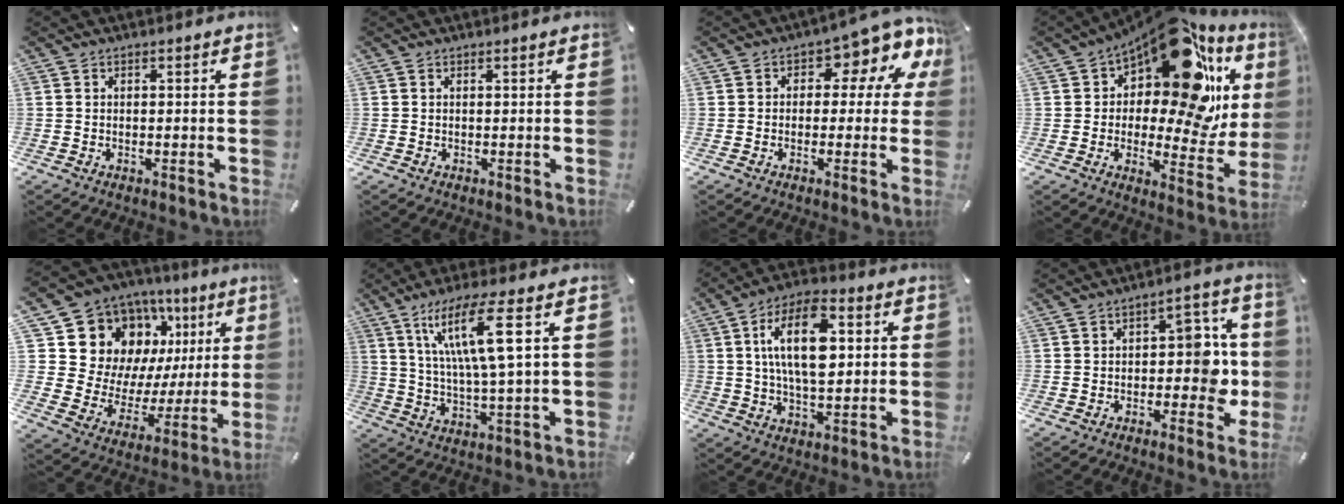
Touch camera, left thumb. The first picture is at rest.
{"total": 0.0}
{"total": 8.7, "force": [4.2, 4.6, 6.1], "torque": [-0.074, -0.040, 0.069]}
{"total": 23.8, "force": [12.8, 10.6, 17.0], "torque": [-0.243, -0.096, 0.212]}
{"total": 16.0, "force": [9.3, 12.0, 4.9], "torque": [-0.089, -0.085, 0.186]}
{"total": 13.4, "force": [5.7, 1.9, 12.0], "torque": [-0.238, 0.000, 0.091]}
{"total": 15.4, "force": [3.4, 7.8, 12.8], "torque": [-0.239, 0.000, 0.052]}
{"total": 11.0, "force": [-1.3, 6.7, 8.6], "torque": [-0.099, 0.009, -0.022]}